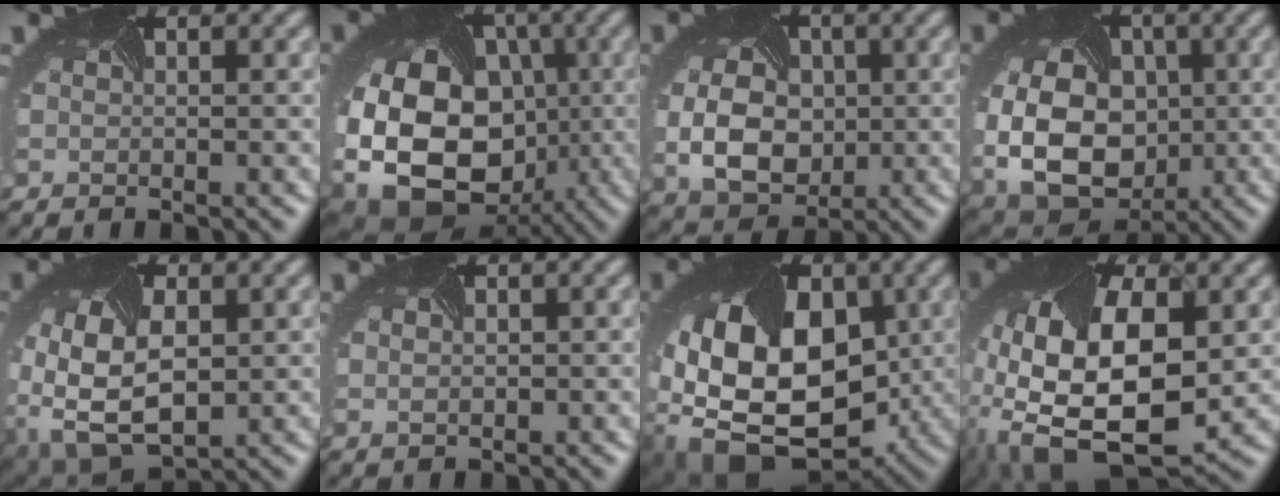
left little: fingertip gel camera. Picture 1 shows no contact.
{"total": 19.2, "force": [-3.1, 15.1, 11.5], "torque": [-0.232, -0.033, -0.063]}
{"total": 6.9, "force": [-0.4, 5.2, 4.5], "torque": [-0.101, -0.011, -0.001]}
{"total": 12.6, "force": [-1.0, 9.5, 8.1], "torque": [-0.156, -0.031, -0.004]}
{"total": 9.2, "force": [-1.4, 6.1, 6.7], "torque": [-0.170, -0.022, -0.019]}
{"total": 1.4, "force": [0.4, 1.1, 0.7], "torque": [-0.016, 0.001, 0.012]}
{"total": 15.5, "force": [-0.5, 11.0, 11.0], "torque": [-0.201, -0.033, 0.015]}
{"total": 14.1, "force": [-1.0, 8.3, 11.3], "torque": [-0.260, -0.034, -0.003]}